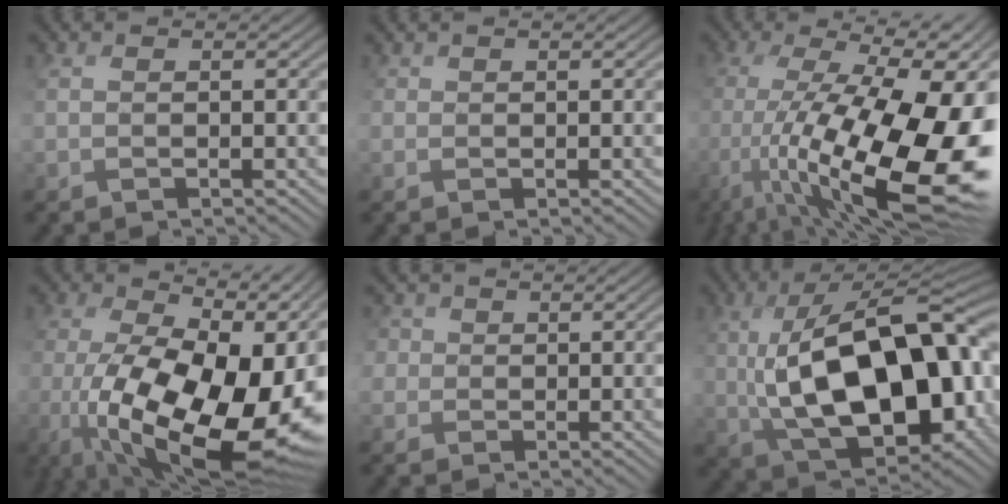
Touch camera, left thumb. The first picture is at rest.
{"total": 0.7, "force": [-0.2, 0.0, -0.7], "torque": [0.014, -0.006, 0.002]}
{"total": 19.4, "force": [-4.3, 7.7, 17.3], "torque": [-0.285, -0.013, -0.069]}
{"total": 18.9, "force": [-4.1, 9.9, 15.6], "torque": [-0.269, -0.049, -0.042]}
{"total": 2.6, "force": [-0.4, 2.6, -0.5], "torque": [0.006, 0.004, -0.017]}
{"total": 18.8, "force": [-0.2, 10.2, 15.8], "torque": [-0.264, -0.002, 0.004]}